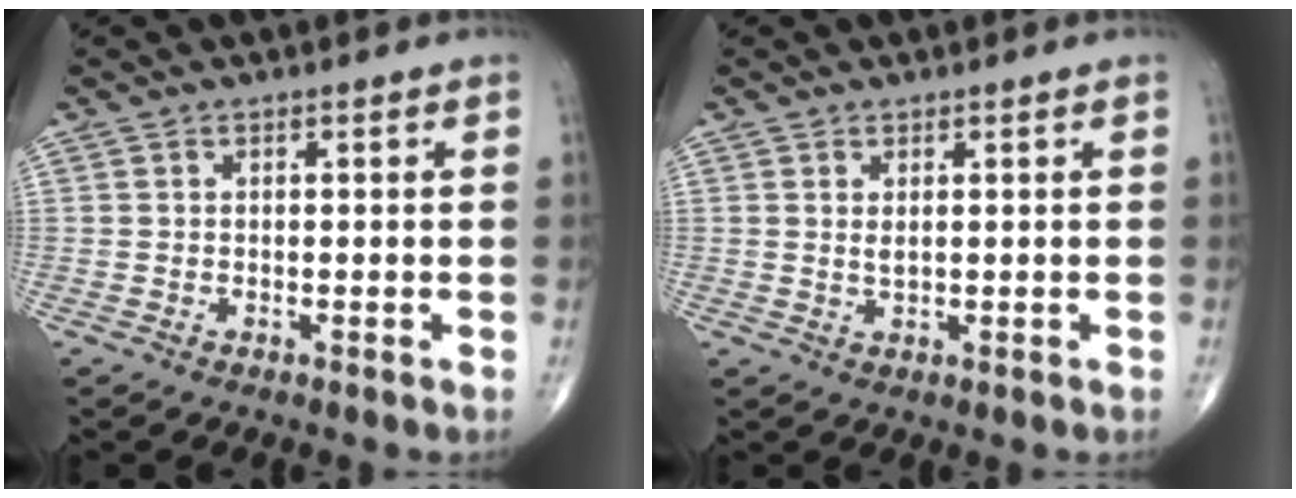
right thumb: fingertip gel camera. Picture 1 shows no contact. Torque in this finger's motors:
{"motor_torque": [-0.41, 0.06, 0.07, 0.10, 0.02]}